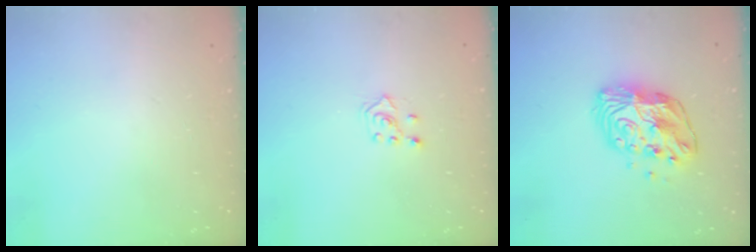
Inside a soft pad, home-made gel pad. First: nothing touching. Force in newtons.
{"total": 4.0, "press": 3.9, "slide": 1.0}
{"total": 11.9, "press": 11.9, "slide": 0.8}